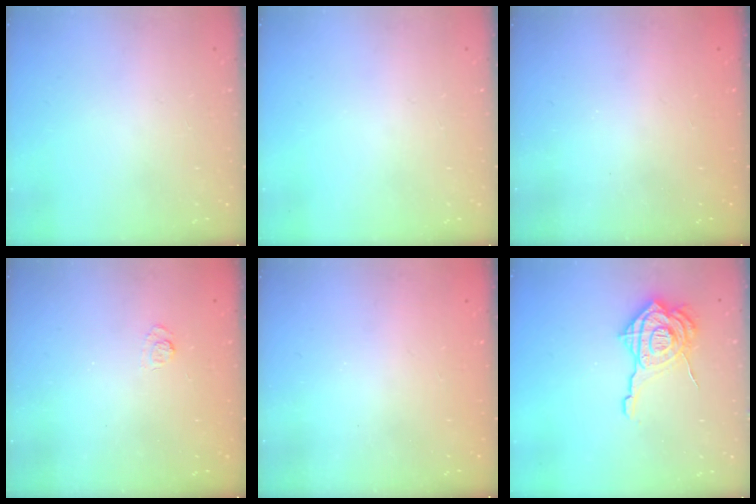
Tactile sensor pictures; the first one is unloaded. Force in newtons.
{"total": 0.0}
{"total": 2.4, "press": 2.3, "slide": 0.8}
{"total": 2.9, "press": 2.5, "slide": 1.5}
{"total": 2.4, "press": 2.3, "slide": 0.8}
{"total": 15.4, "press": 15.3, "slide": 1.5}